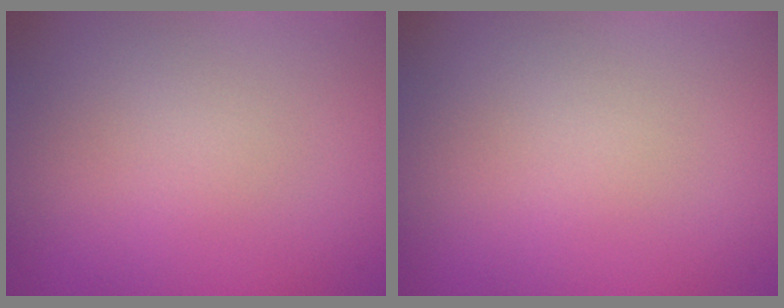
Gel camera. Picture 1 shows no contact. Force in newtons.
{"total": 0.0}